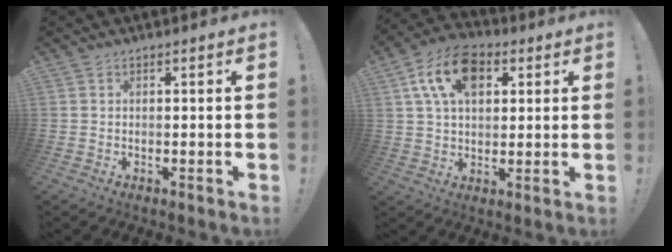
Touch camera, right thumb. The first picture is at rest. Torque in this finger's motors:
{"motor_torque": [0.46, 0.88, 1.07, 0.35, 0.08]}